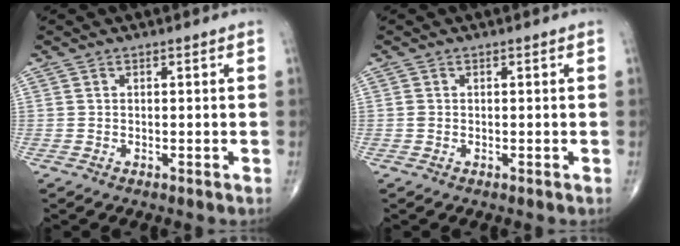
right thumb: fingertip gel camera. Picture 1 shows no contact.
{"total": 0.5, "force": [-0.1, 0.4, 0.3], "torque": [-0.006, 0.000, -0.001]}